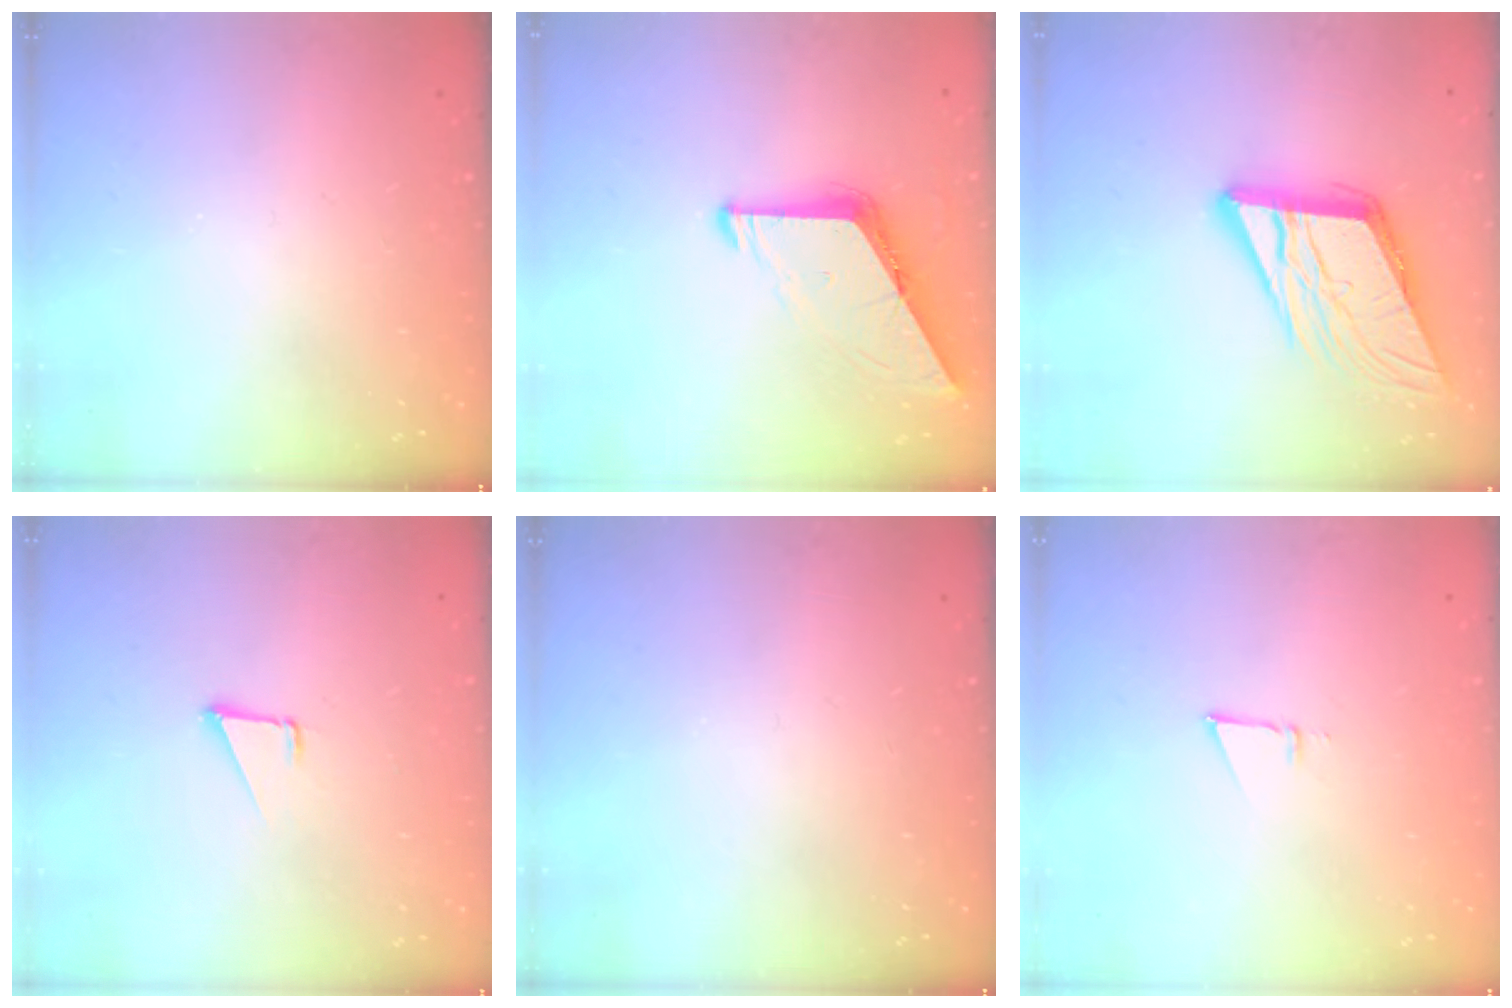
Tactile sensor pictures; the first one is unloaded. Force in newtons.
{"total": 8.6, "press": 8.5, "slide": 0.9}
{"total": 13.7, "press": 13.5, "slide": 2.4}
{"total": 1.6, "press": 1.5, "slide": 0.1}
{"total": 0.0}
{"total": 4.3, "press": 4.2, "slide": 0.7}